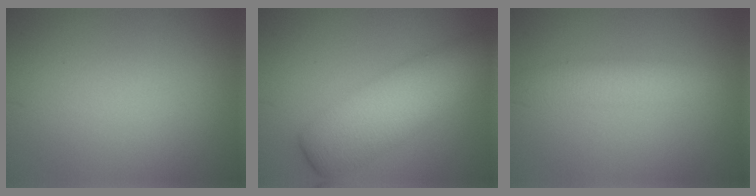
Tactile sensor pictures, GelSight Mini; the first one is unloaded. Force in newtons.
{"total": 7.7, "press": 7.7, "slide": 0.3}
{"total": 2.7, "press": 2.7, "slide": 0.1}